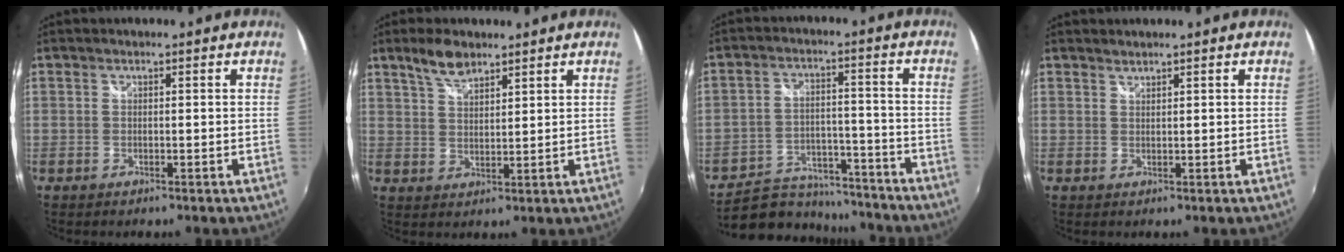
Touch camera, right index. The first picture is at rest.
{"total": 5.4, "force": [4.1, 2.0, 2.9], "torque": [-0.050, 0.006, 0.078]}
{"total": 14.4, "force": [-12.5, 6.3, 3.6], "torque": [-0.088, 0.022, -0.174]}
{"total": 1.0, "force": [1.0, 0.1, 0.1], "torque": [0.000, 0.002, 0.018]}